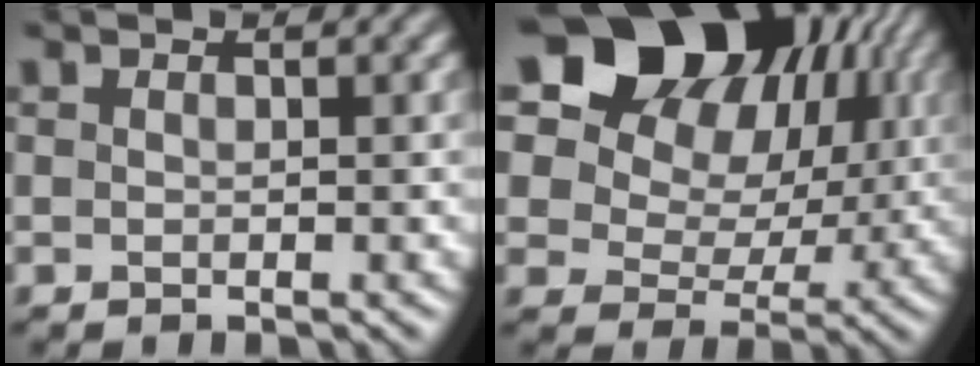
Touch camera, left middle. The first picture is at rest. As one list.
[{"total": 19.0, "force": [9.1, 13.9, 9.2], "torque": [-0.183, 0.076, 0.140]}]